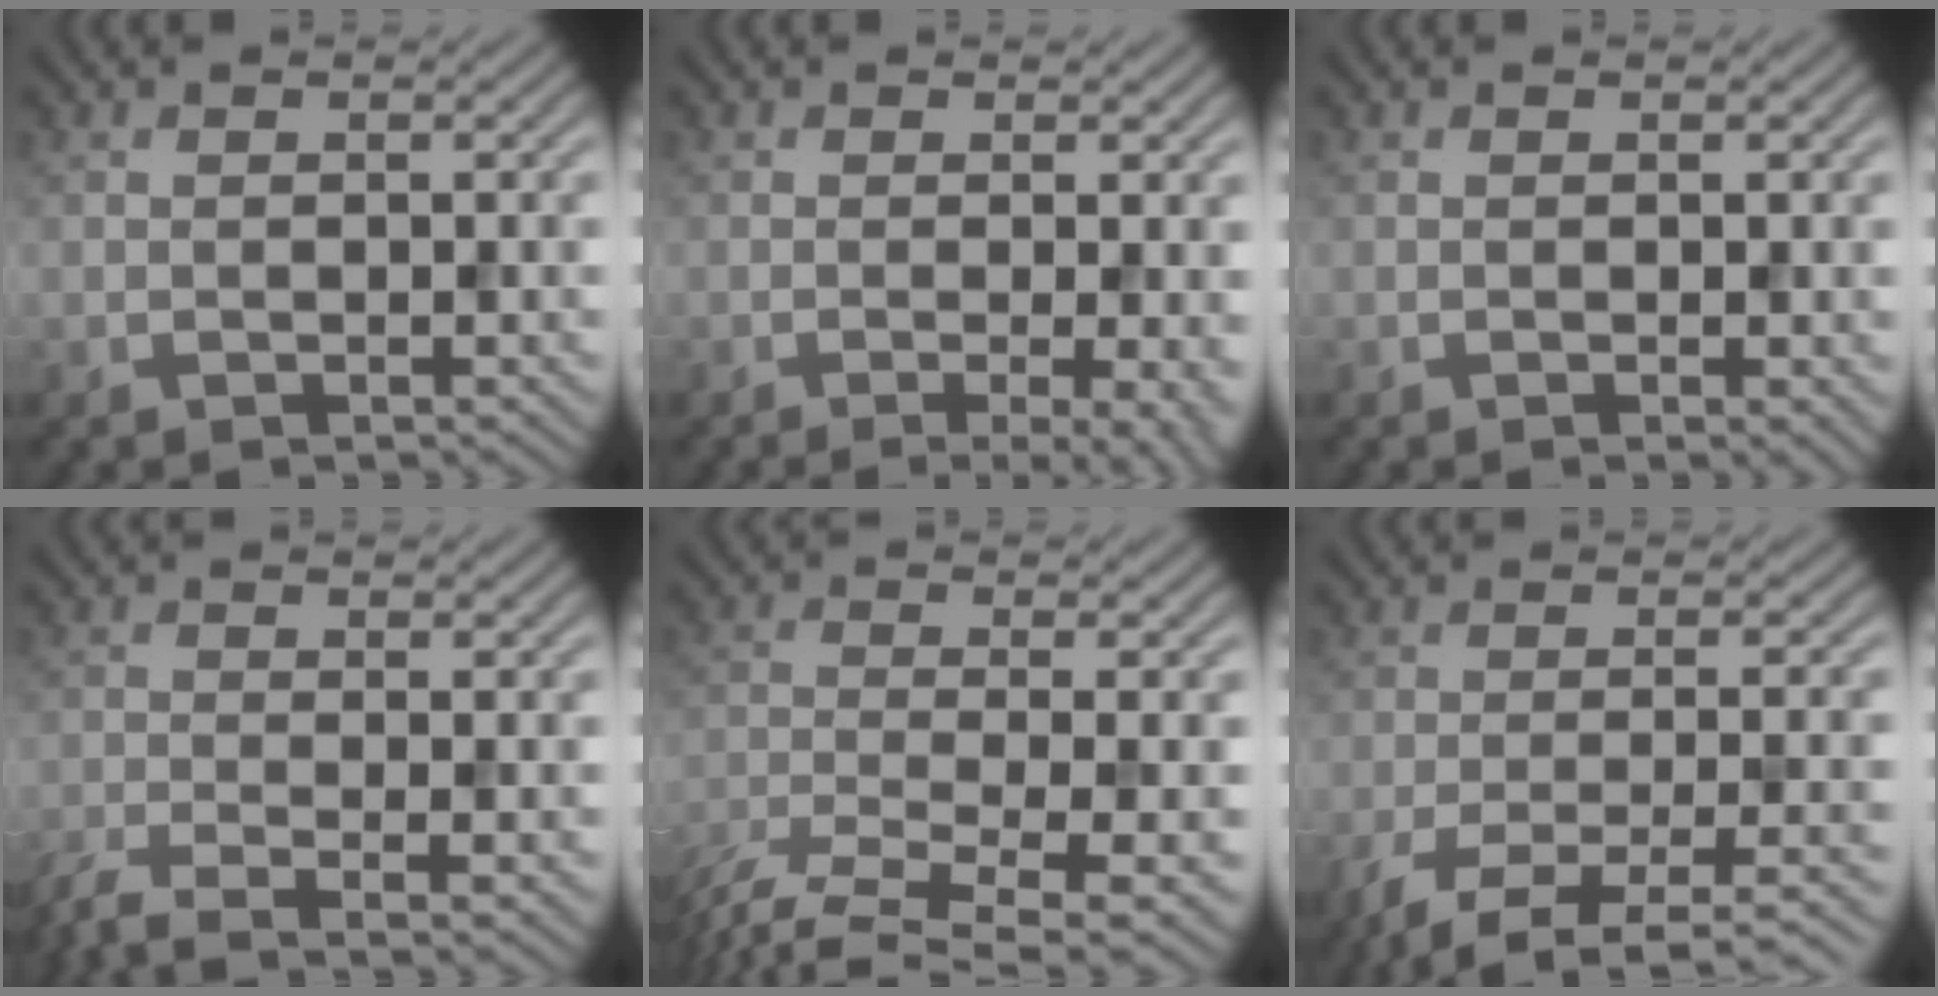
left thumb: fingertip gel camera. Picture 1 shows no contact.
{"total": 4.9, "force": [-1.2, 1.1, 4.6], "torque": [-0.066, -0.008, -0.016]}
{"total": 0.6, "force": [0.1, 0.1, 0.6], "torque": [-0.008, -0.005, -0.001]}
{"total": 4.9, "force": [-3.5, 0.9, 3.3], "torque": [-0.054, -0.009, -0.076]}
{"total": 7.9, "force": [-5.4, 1.7, 5.4], "torque": [-0.110, -0.020, -0.099]}
{"total": 5.9, "force": [-3.6, 1.4, 4.5], "torque": [-0.079, -0.006, -0.065]}